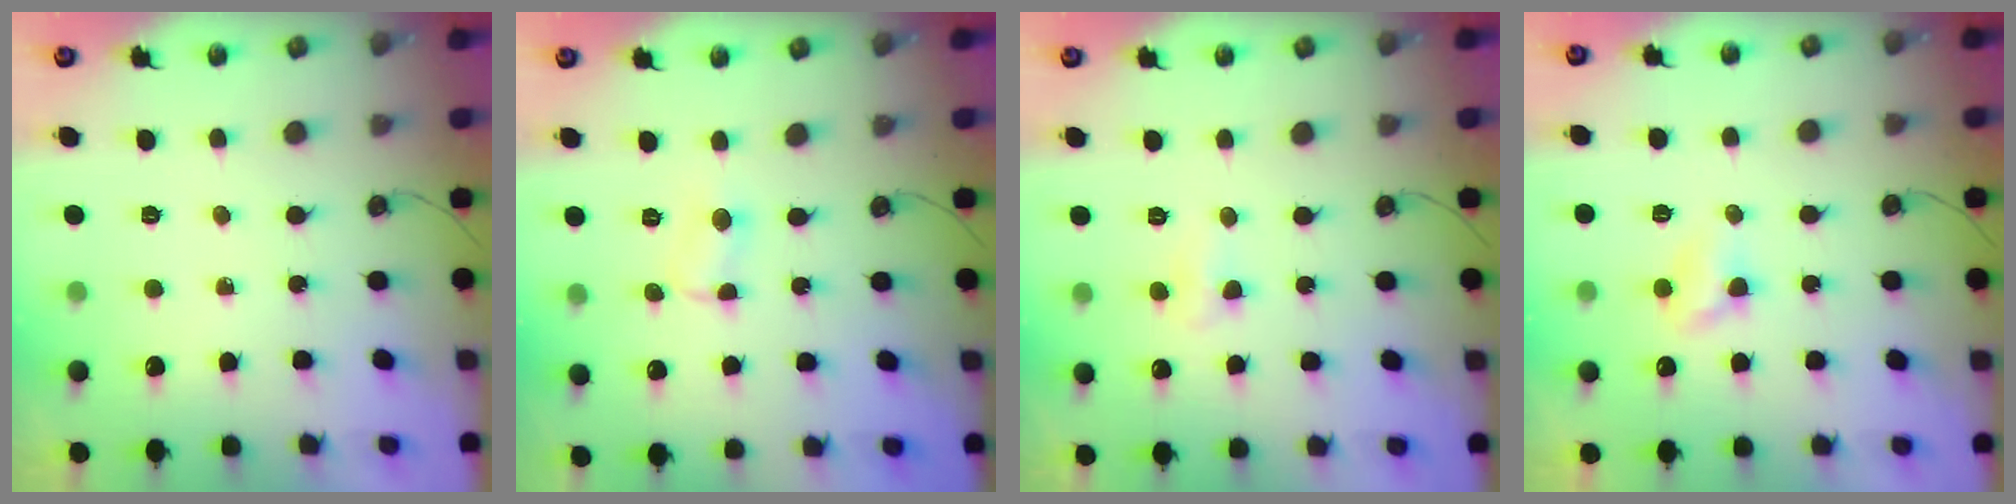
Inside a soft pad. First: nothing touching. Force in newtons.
{"total": 2.9, "press": 2.9, "slide": 0.6}
{"total": 5.2, "press": 5.2, "slide": 0.7}
{"total": 3.8, "press": 3.8, "slide": 0.6}